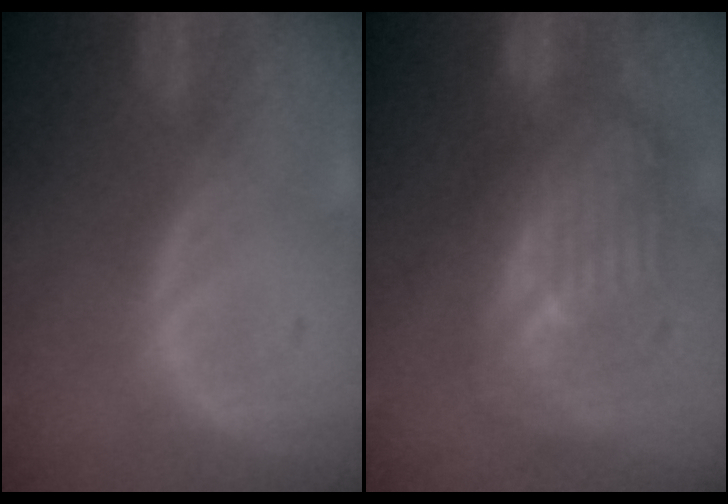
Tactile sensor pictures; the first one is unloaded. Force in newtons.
{"total": 10.6, "press": 9.5, "slide": 4.8}